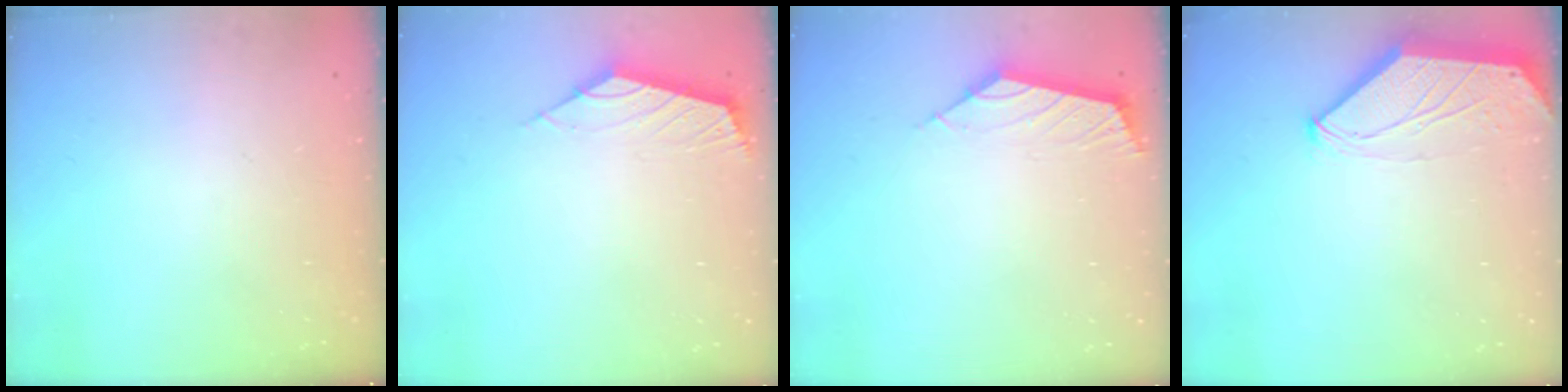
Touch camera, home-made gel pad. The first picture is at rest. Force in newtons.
{"total": 2.6, "press": 2.5, "slide": 0.6}
{"total": 2.8, "press": 2.7, "slide": 0.7}
{"total": 0.0}